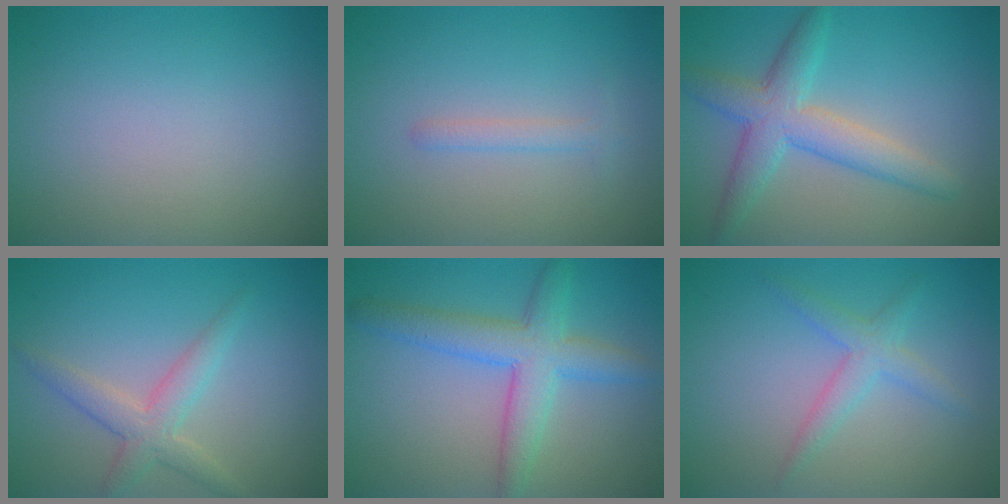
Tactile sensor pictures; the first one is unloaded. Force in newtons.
{"total": 1.2, "press": 1.2, "slide": 0.1}
{"total": 4.8, "press": 4.8, "slide": 0.1}
{"total": 3.0, "press": 3.0, "slide": 0.3}
{"total": 5.2, "press": 5.2, "slide": 0.1}
{"total": 2.4, "press": 2.4, "slide": 0.1}